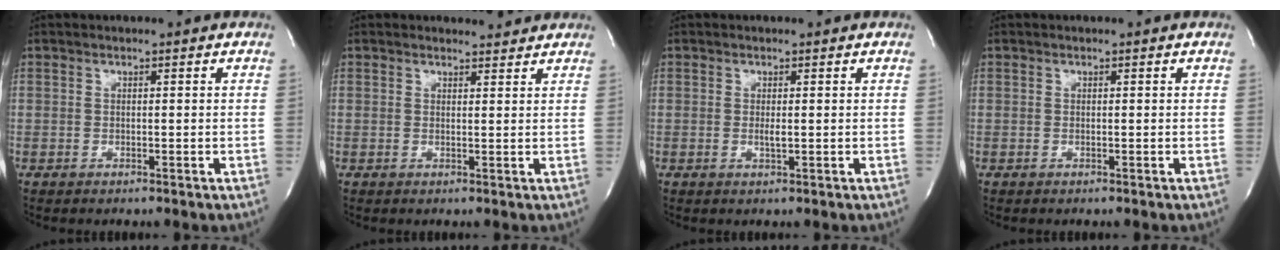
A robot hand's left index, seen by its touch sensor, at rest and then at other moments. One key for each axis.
{"total": 2.3, "fx": 2.2, "fy": 0.6, "fz": 0.0, "tx": -0.006, "ty": 0.001, "tz": 0.025}
{"total": 1.0, "fx": -0.2, "fy": 0.2, "fz": 0.9, "tx": -0.023, "ty": -0.001, "tz": -0.001}
{"total": 0.0}